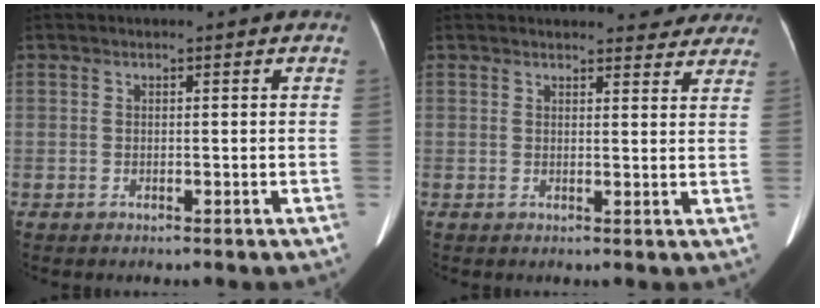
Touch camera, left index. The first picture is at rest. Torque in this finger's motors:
{"motor_torque": [0.97, -1.17, 0.09, 0.05]}